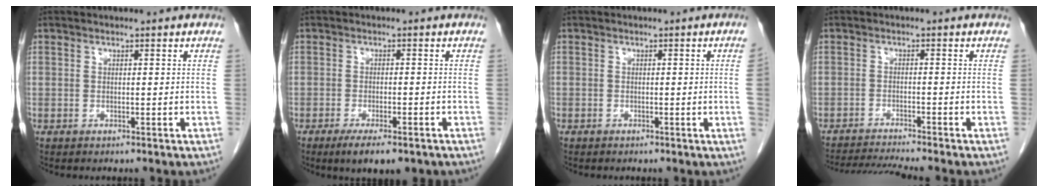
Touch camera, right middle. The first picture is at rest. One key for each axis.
{"total": 6.9, "fx": -4.8, "fy": 1.8, "fz": 4.6, "tx": -0.064, "ty": -0.011, "tz": -0.067}
{"total": 1.6, "fx": -0.3, "fy": -0.7, "fz": 1.4, "tx": -0.014, "ty": 0.000, "tz": -0.006}
{"total": 6.2, "fx": -5.7, "fy": -1.6, "fz": 1.7, "tx": -0.028, "ty": -0.016, "tz": -0.099}